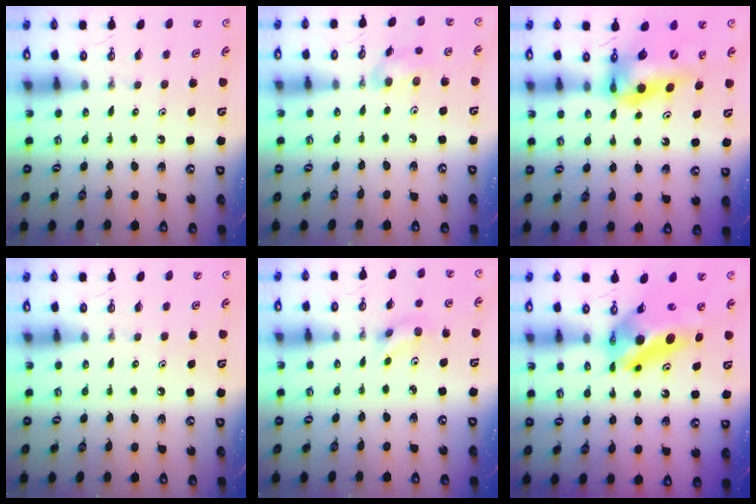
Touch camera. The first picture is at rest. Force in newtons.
{"total": 7.3, "press": 6.9, "slide": 2.3}
{"total": 13.7, "press": 13.1, "slide": 4.1}
{"total": 0.0}
{"total": 5.4, "press": 5.4, "slide": 0.9}
{"total": 13.2, "press": 11.0, "slide": 7.2}